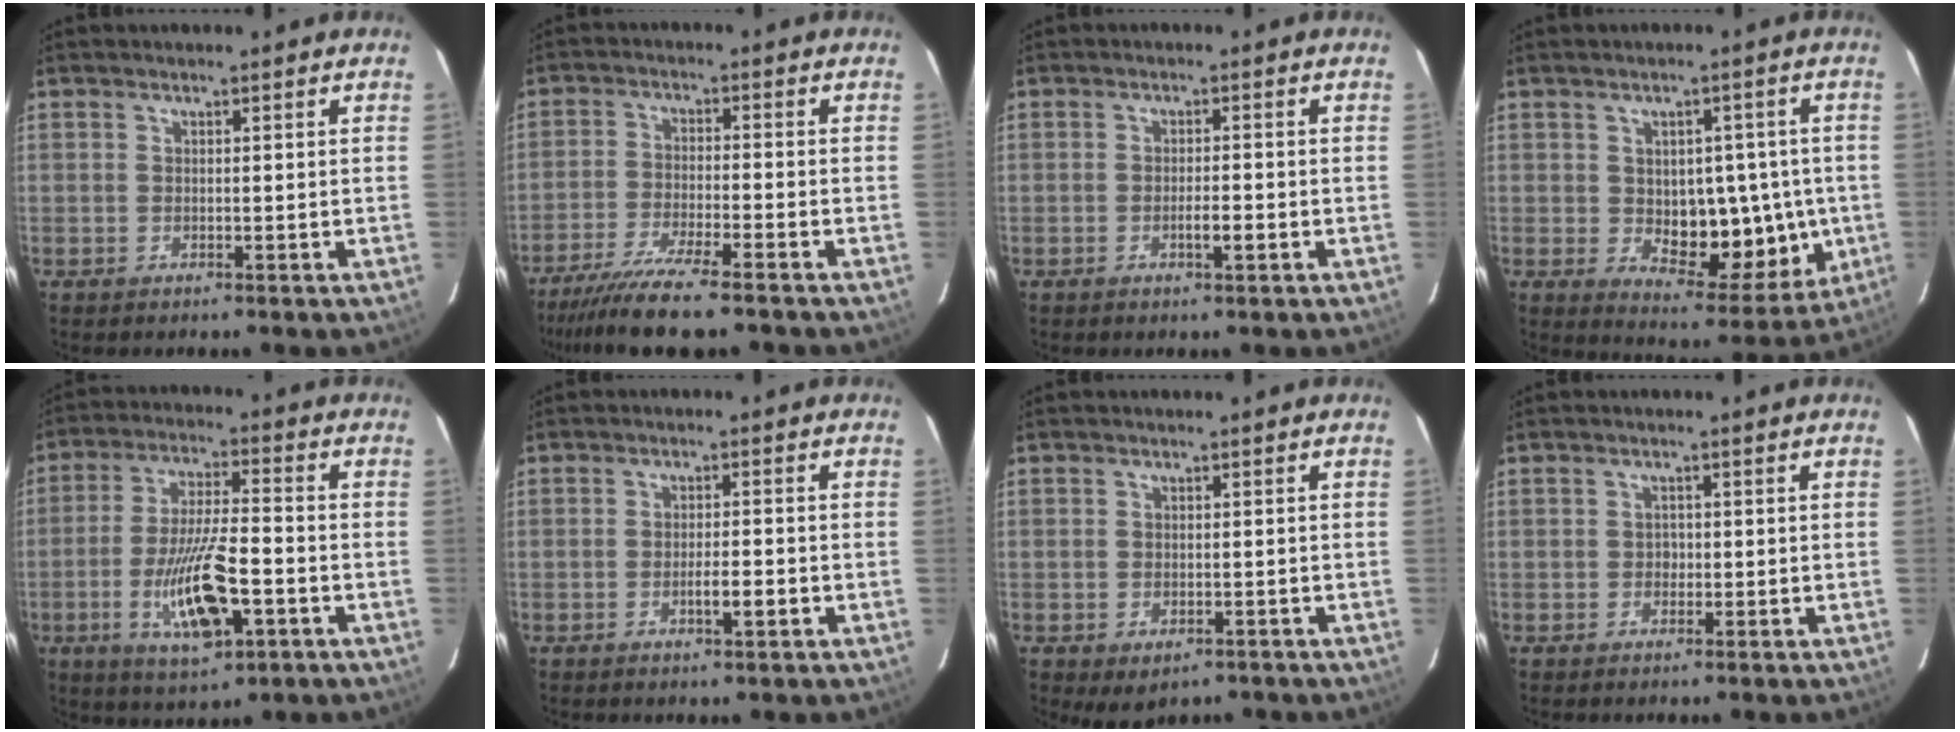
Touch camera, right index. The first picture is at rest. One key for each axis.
{"total": 10.8, "fx": -8.9, "fy": -0.2, "fz": 6.1, "tx": -0.096, "ty": -0.032, "tz": -0.147}
{"total": 2.4, "fx": -0.9, "fy": 0.3, "fz": 2.2, "tx": -0.037, "ty": 0.000, "tz": -0.016}
{"total": 12.3, "fx": -0.9, "fy": 6.9, "fz": 10.2, "tx": -0.121, "ty": 0.007, "tz": 0.009}
{"total": 12.6, "fx": -4.2, "fy": 2.8, "fz": 11.6, "tx": -0.219, "ty": -0.008, "tz": -0.068}
{"total": 3.2, "fx": -1.2, "fy": 0.4, "fz": 2.9, "tx": -0.048, "ty": 0.001, "tz": -0.019}
{"total": 3.4, "fx": -2.0, "fy": 2.0, "fz": 1.8, "tx": -0.024, "ty": -0.004, "tz": -0.016}
{"total": 1.1, "fx": -0.2, "fy": 0.9, "fz": 0.5, "tx": -0.007, "ty": 0.004, "tz": -0.004}